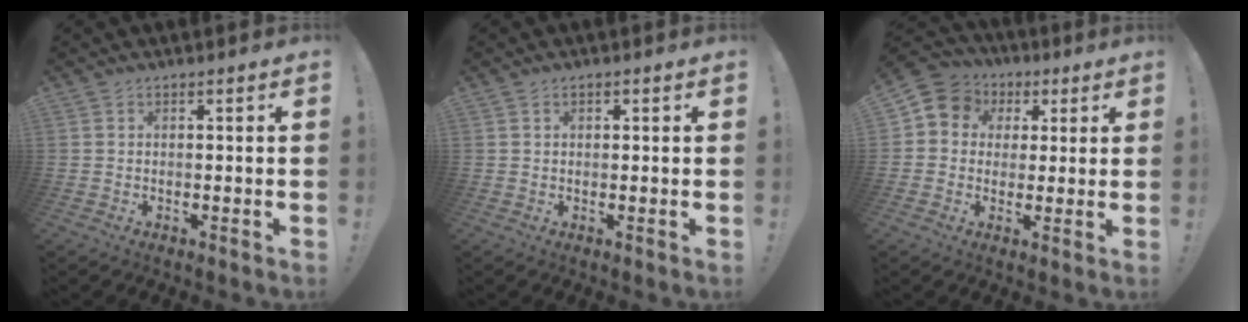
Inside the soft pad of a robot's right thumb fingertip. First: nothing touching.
{"total": 0.7, "force": [0.3, 0.6, 0.3], "torque": [0.000, 0.000, 0.003]}
{"total": 8.0, "force": [1.8, 7.4, 2.3], "torque": [-0.035, 0.001, 0.038]}